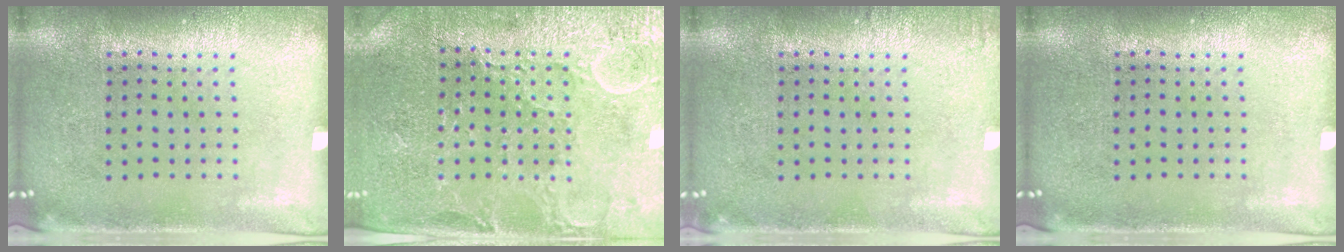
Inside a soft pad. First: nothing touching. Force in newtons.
{"total": 3.3, "press": 3.2, "slide": 0.6}
{"total": 0.7, "press": 0.7, "slide": 0.1}
{"total": 0.0}